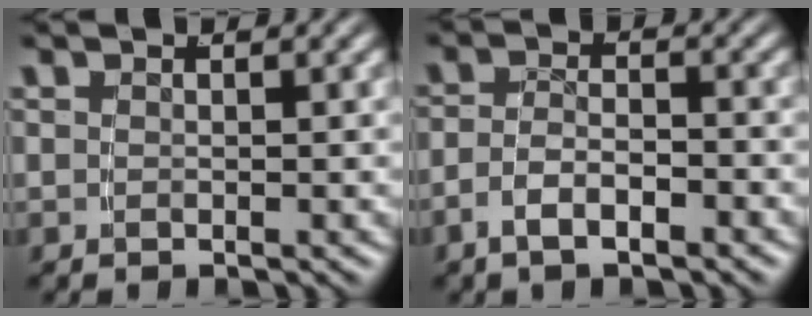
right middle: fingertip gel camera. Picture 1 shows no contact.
{"total": 2.9, "force": [-2.0, 1.0, 1.8], "torque": [-0.032, -0.004, -0.035]}